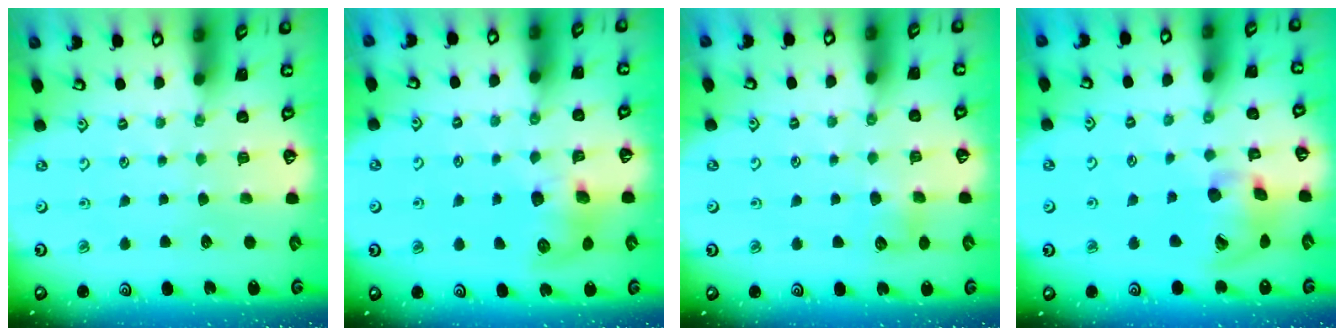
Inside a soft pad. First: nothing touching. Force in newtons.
{"total": 8.2, "press": 8.2, "slide": 0.2}
{"total": 4.9, "press": 4.8, "slide": 0.6}
{"total": 15.2, "press": 15.0, "slide": 2.4}